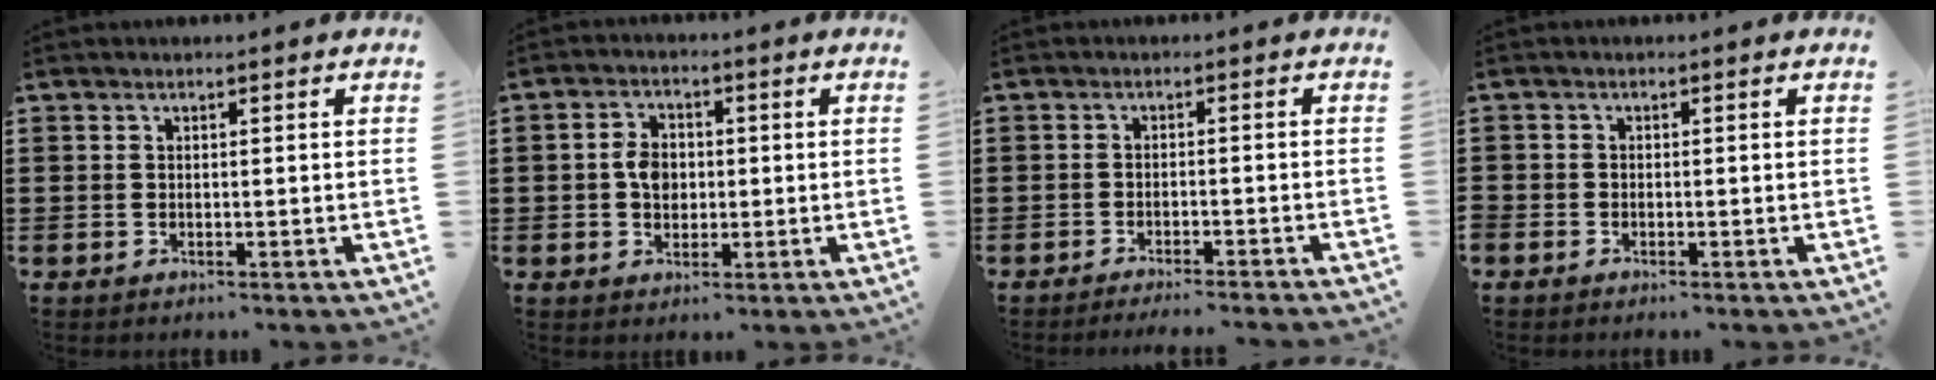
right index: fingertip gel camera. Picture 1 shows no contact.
{"total": 4.0, "force": [-0.2, 3.0, 2.7], "torque": [-0.064, 0.007, -0.008]}
{"total": 2.1, "force": [-2.0, -0.6, 0.4], "torque": [-0.009, -0.002, -0.039]}
{"total": 0.7, "force": [-0.6, 0.4, 0.1], "torque": [-0.002, -0.001, -0.013]}